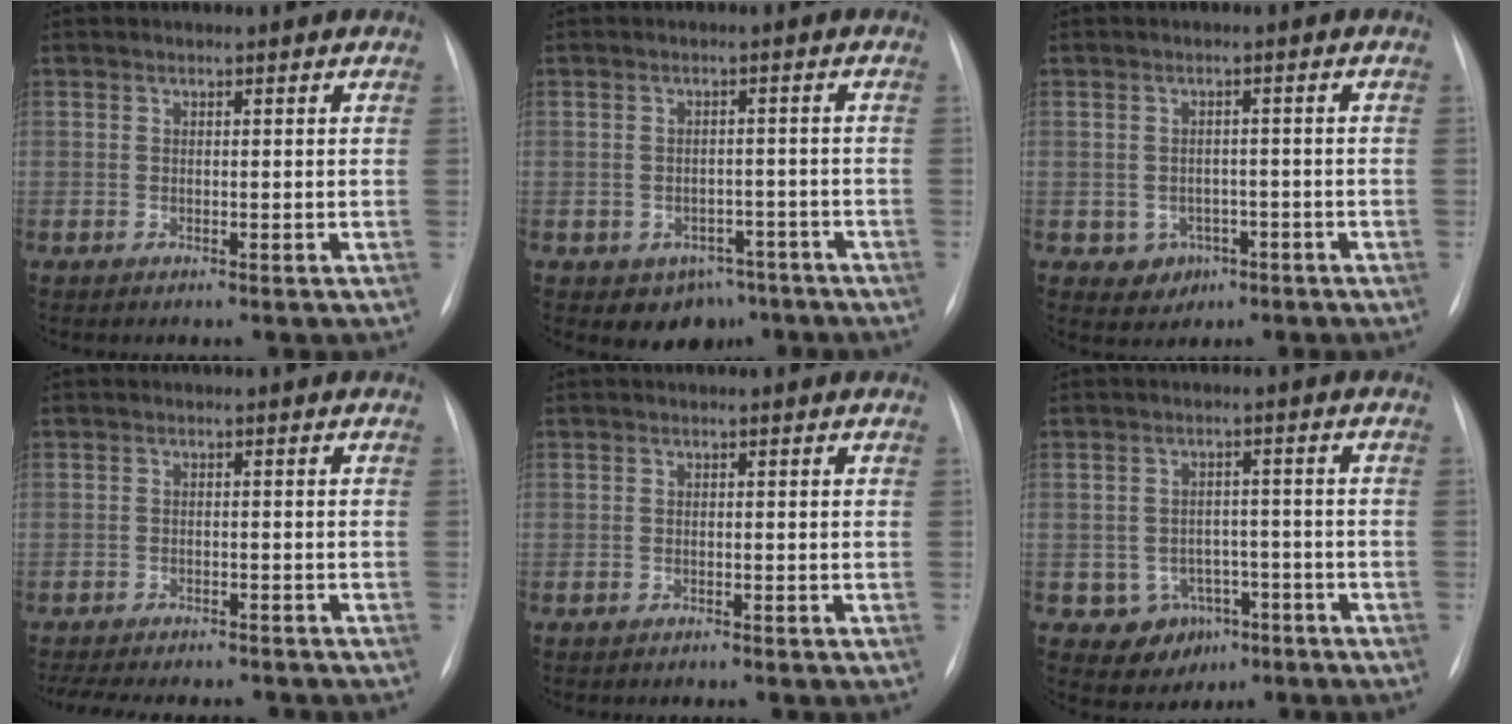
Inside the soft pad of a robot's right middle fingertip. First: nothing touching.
{"total": 5.5, "force": [-3.6, 3.8, 1.6], "torque": [-0.006, 0.013, -0.042]}
{"total": 3.7, "force": [-1.4, 3.2, 0.8], "torque": [-0.005, 0.010, -0.009]}
{"total": 13.4, "force": [-12.0, 3.4, 5.0], "torque": [-0.101, -0.005, -0.156]}
{"total": 0.6, "force": [-0.5, 0.0, 0.0], "torque": [-0.007, -0.003, -0.012]}
{"total": 5.9, "force": [-2.7, 5.1, 1.1], "torque": [-0.008, 0.015, -0.028]}